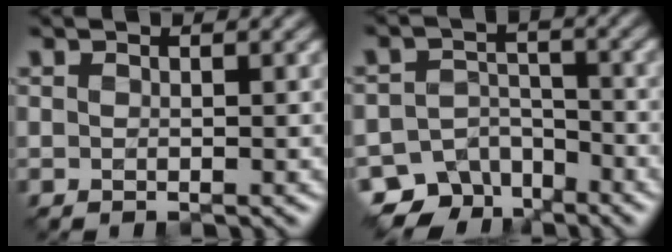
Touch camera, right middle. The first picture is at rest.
{"total": 7.2, "force": [-5.4, 4.5, 1.9], "torque": [-0.007, -0.007, -0.086]}